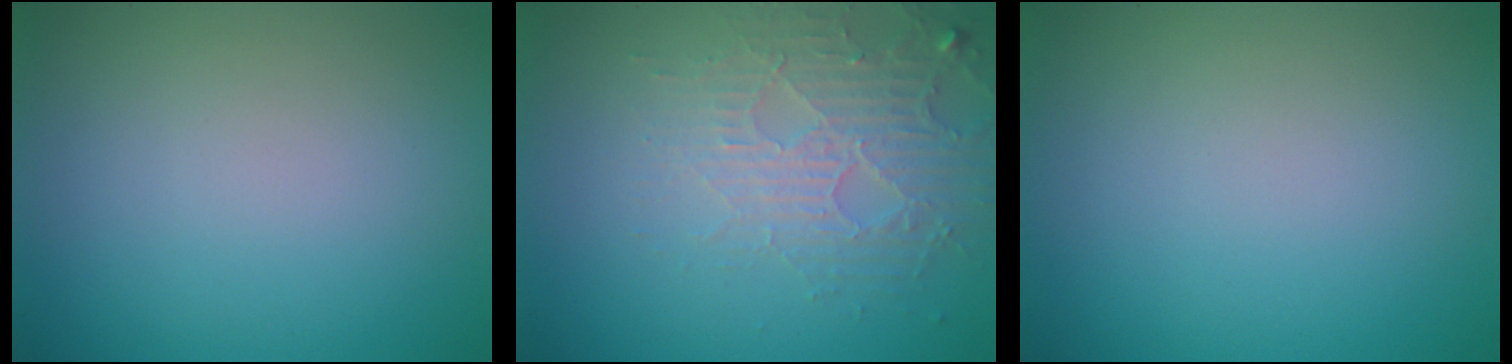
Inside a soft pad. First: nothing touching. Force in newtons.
{"total": 3.9, "press": 3.5, "slide": 1.6}
{"total": 0.0}